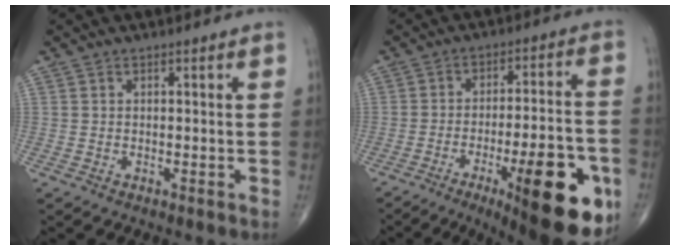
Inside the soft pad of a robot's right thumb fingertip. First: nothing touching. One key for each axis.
{"total": 22.9, "fx": -9.3, "fy": 6.6, "fz": 19.8, "tx": -0.224, "ty": 0.030, "tz": -0.120}